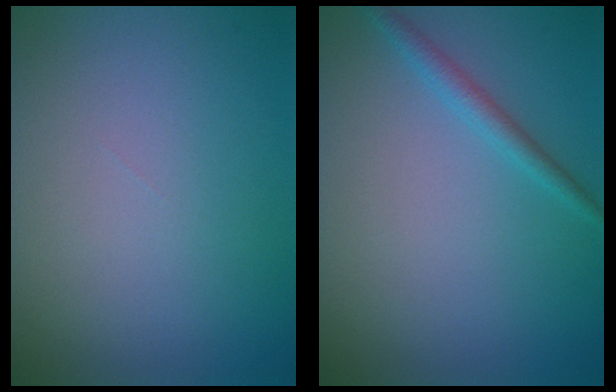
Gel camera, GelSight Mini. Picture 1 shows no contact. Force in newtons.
{"total": 1.5, "press": 1.5, "slide": 0.1}